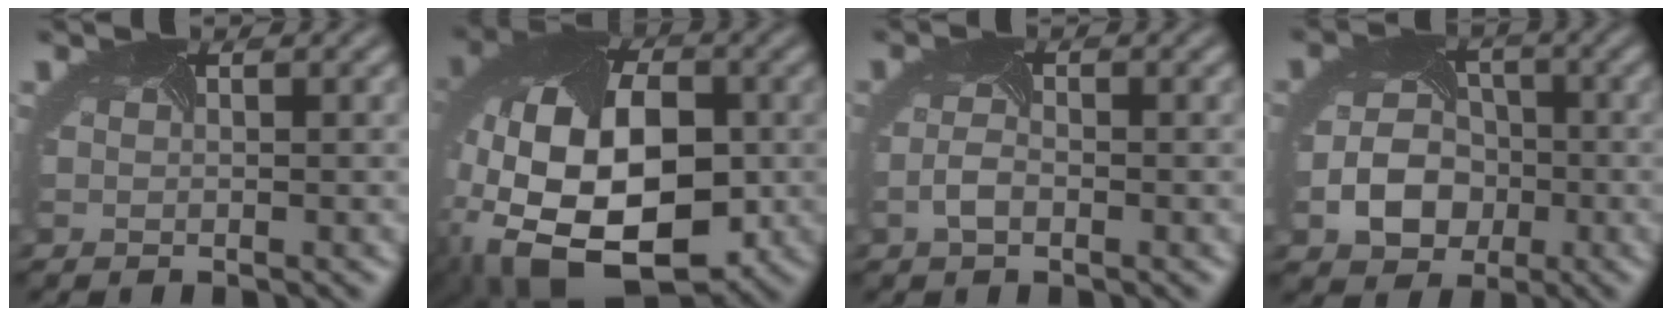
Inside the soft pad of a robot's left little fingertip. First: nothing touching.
{"total": 16.0, "force": [-3.8, 10.2, 11.8], "torque": [-0.233, -0.031, -0.051]}
{"total": 1.4, "force": [-0.8, 0.6, 1.0], "torque": [-0.033, -0.001, -0.016]}
{"total": 4.8, "force": [-1.7, 3.9, 2.2], "torque": [-0.052, -0.009, -0.025]}